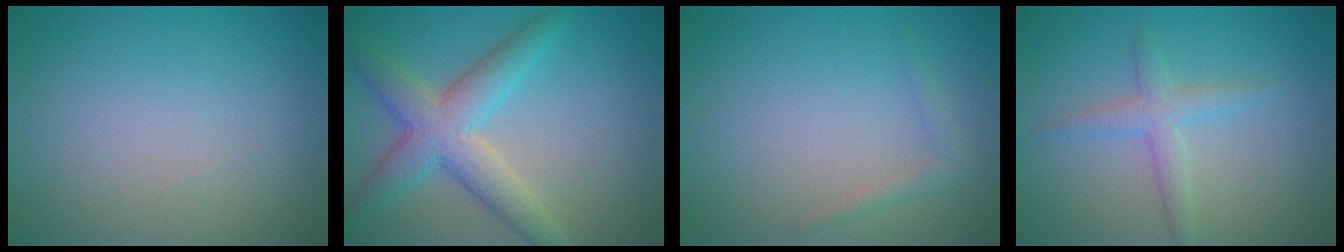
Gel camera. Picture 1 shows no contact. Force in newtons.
{"total": 5.8, "press": 5.8, "slide": 0.0}
{"total": 1.1, "press": 1.1, "slide": 0.1}
{"total": 2.3, "press": 2.3, "slide": 0.0}